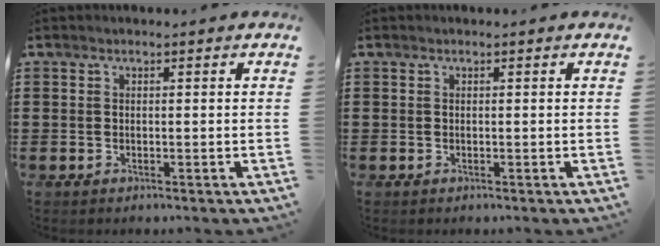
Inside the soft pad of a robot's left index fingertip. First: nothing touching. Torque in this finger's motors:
{"motor_torque": [0.00, 0.00, 0.00, 0.00]}